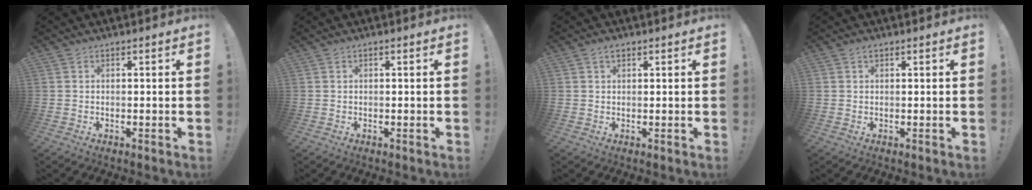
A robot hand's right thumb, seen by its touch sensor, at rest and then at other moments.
{"total": 0.0}
{"total": 2.0, "force": [1.1, 1.0, 1.3], "torque": [-0.019, 0.000, 0.018]}
{"total": 0.9, "force": [0.5, 0.5, 0.5], "torque": [-0.012, 0.003, 0.010]}